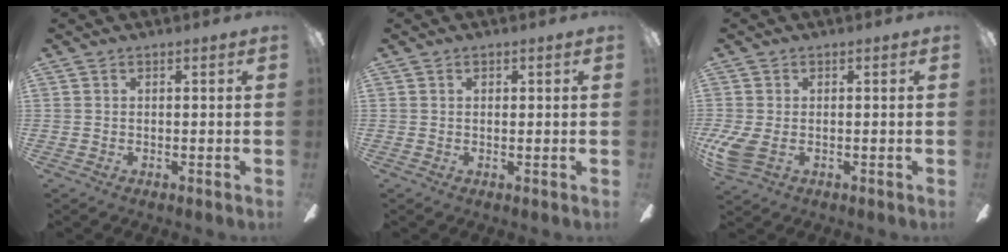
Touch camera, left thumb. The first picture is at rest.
{"total": 0.8, "force": [0.2, 0.6, 0.6], "torque": [-0.004, 0.001, 0.001]}
{"total": 5.8, "force": [-1.1, 3.7, 4.3], "torque": [-0.094, -0.005, -0.022]}